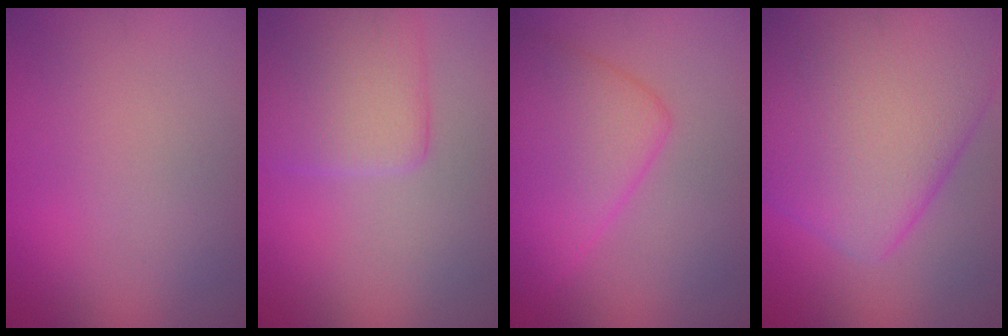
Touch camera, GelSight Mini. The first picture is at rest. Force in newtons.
{"total": 4.6, "press": 4.6, "slide": 0.5}
{"total": 5.9, "press": 5.9, "slide": 0.2}
{"total": 13.4, "press": 13.4, "slide": 0.6}